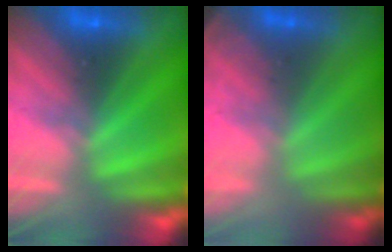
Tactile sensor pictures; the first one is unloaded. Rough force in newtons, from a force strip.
{"total": 2.0}